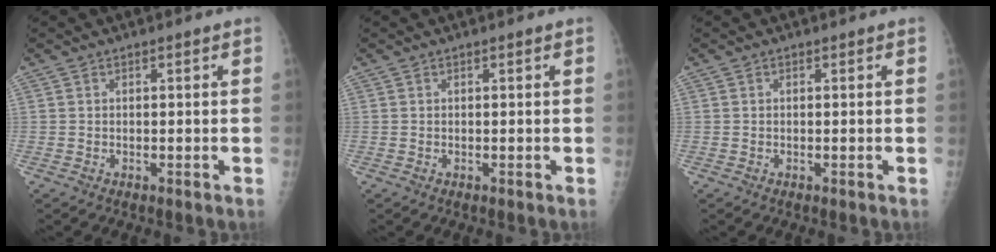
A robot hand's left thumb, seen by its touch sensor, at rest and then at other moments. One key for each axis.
{"total": 0.0}
{"total": 0.0}